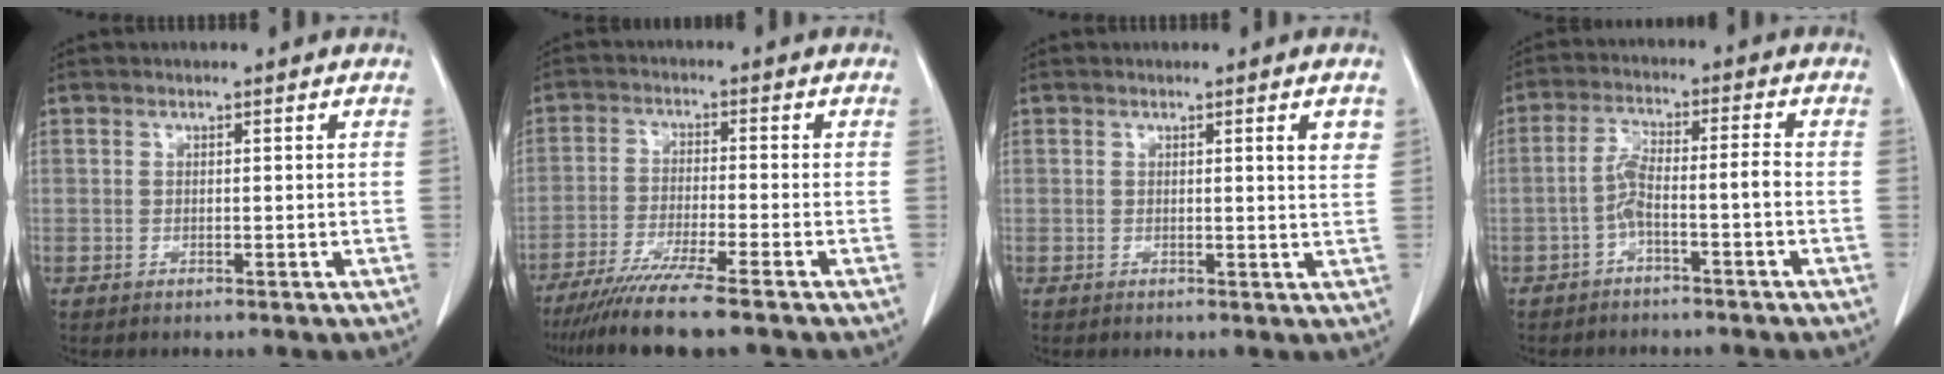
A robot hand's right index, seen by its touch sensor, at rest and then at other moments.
{"total": 10.1, "force": [-8.0, -0.8, 6.2], "torque": [-0.096, -0.030, -0.131]}
{"total": 2.8, "force": [1.3, 0.1, 2.4], "torque": [-0.030, -0.005, 0.013]}
{"total": 5.1, "force": [-2.1, 0.3, 4.7], "torque": [-0.095, 0.025, -0.036]}